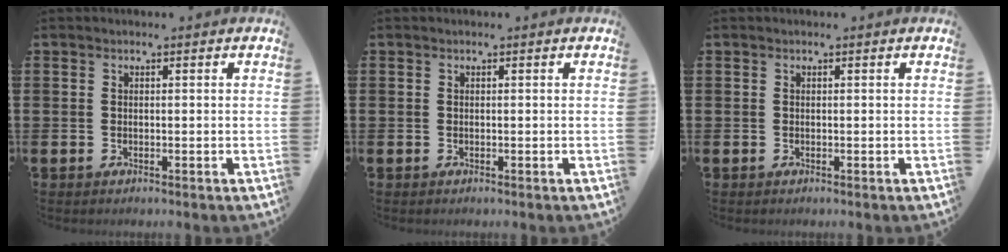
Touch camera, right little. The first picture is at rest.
{"total": 0.0}
{"total": 0.0}